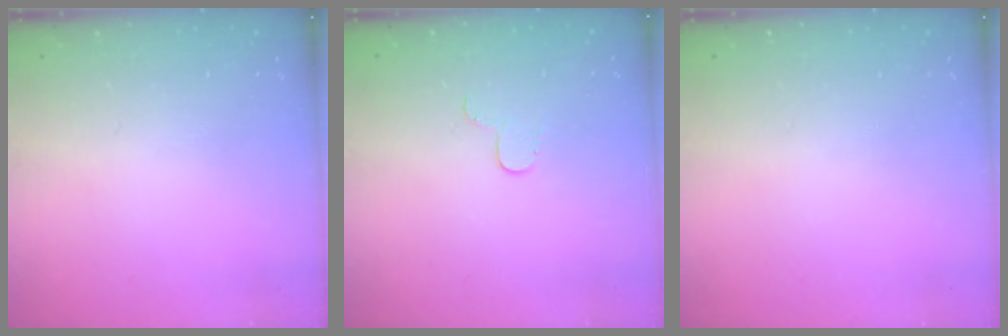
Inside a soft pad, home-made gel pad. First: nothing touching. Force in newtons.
{"total": 4.2, "press": 4.2, "slide": 0.4}
{"total": 0.0}